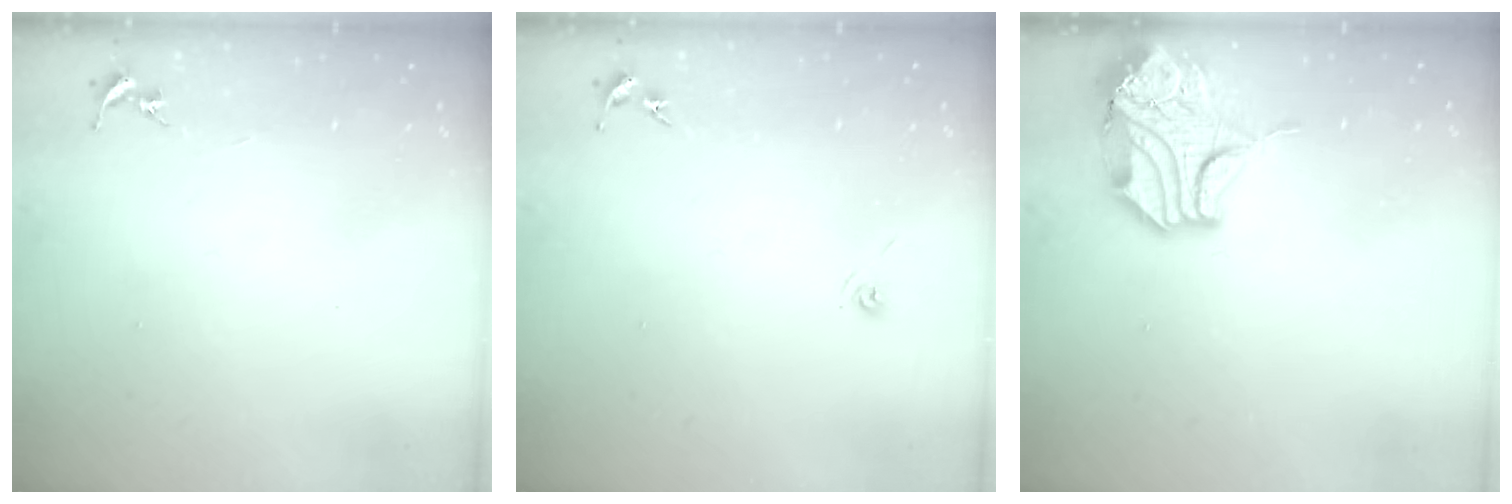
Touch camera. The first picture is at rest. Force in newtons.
{"total": 3.1, "press": 2.6, "slide": 1.8}
{"total": 14.1, "press": 13.9, "slide": 2.1}